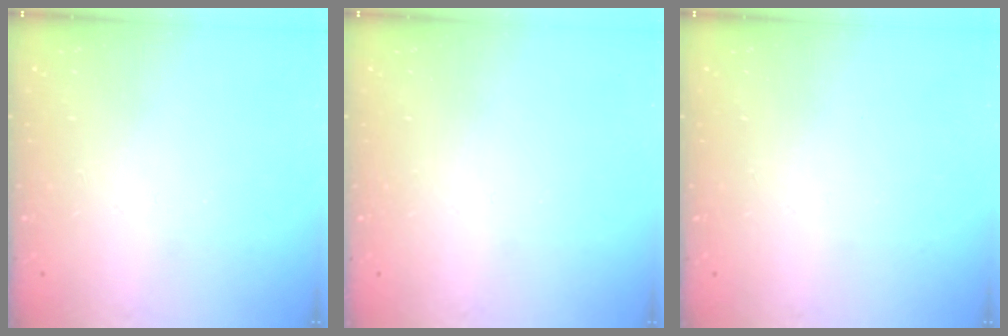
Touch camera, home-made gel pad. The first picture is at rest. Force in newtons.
{"total": 0.0}
{"total": 0.0}